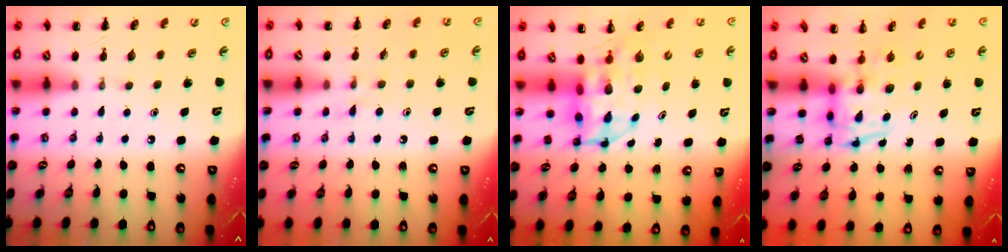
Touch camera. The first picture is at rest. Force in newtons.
{"total": 5.9, "press": 5.6, "slide": 2.0}
{"total": 4.9, "press": 4.7, "slide": 1.4}
{"total": 3.8, "press": 3.7, "slide": 0.5}